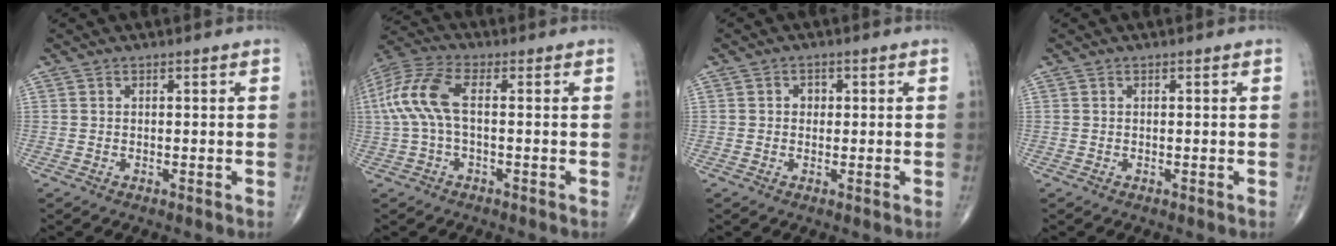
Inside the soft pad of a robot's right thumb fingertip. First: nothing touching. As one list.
[{"total": 10.4, "force": [0.4, 4.6, 9.4], "torque": [-0.230, 0.028, 0.004]}, {"total": 1.7, "force": [0.2, 1.5, 0.8], "torque": [-0.001, 0.003, -0.001]}, {"total": 0.0}]